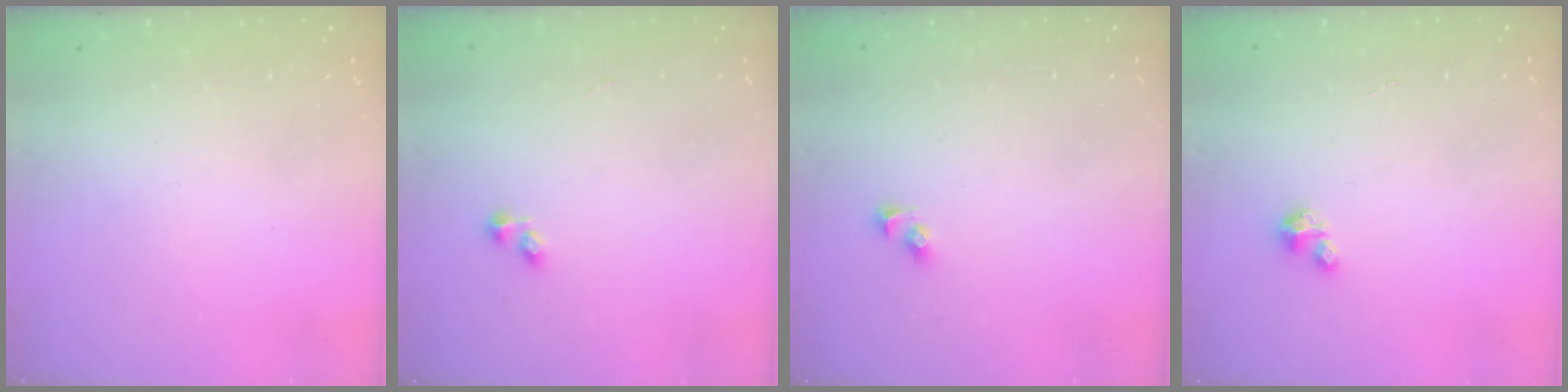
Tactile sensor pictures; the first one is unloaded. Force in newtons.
{"total": 1.6, "press": 1.5, "slide": 0.4}
{"total": 2.3, "press": 2.3, "slide": 0.2}
{"total": 0.9, "press": 0.9, "slide": 0.2}